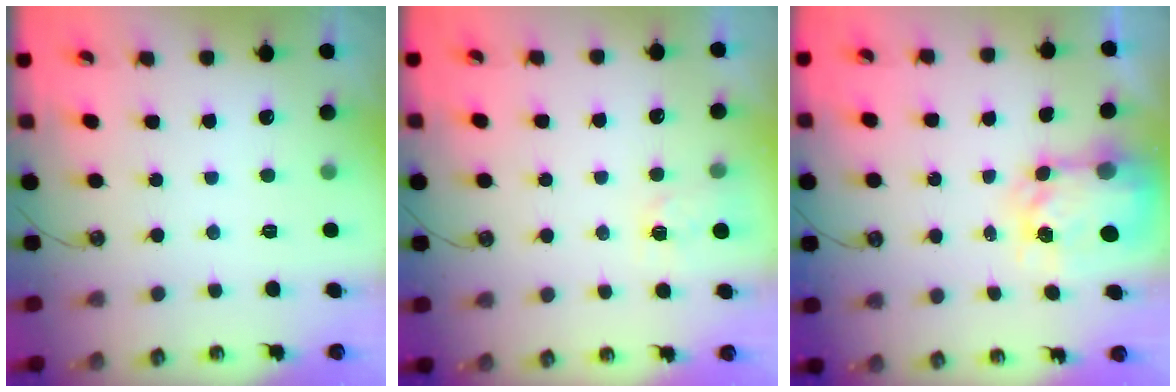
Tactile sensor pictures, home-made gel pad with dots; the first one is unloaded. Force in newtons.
{"total": 2.9, "press": 2.9, "slide": 0.5}
{"total": 5.7, "press": 5.7, "slide": 0.6}